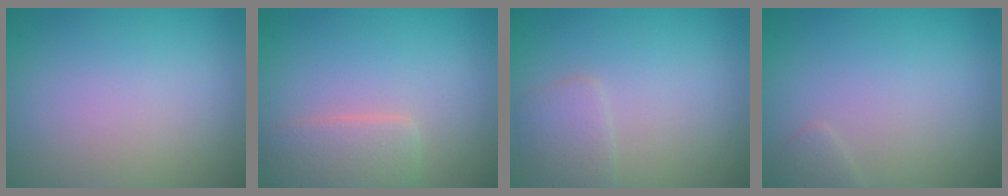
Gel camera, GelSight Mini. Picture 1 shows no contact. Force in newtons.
{"total": 2.8, "press": 2.8, "slide": 0.2}
{"total": 1.8, "press": 1.8, "slide": 0.0}
{"total": 0.8, "press": 0.8, "slide": 0.0}